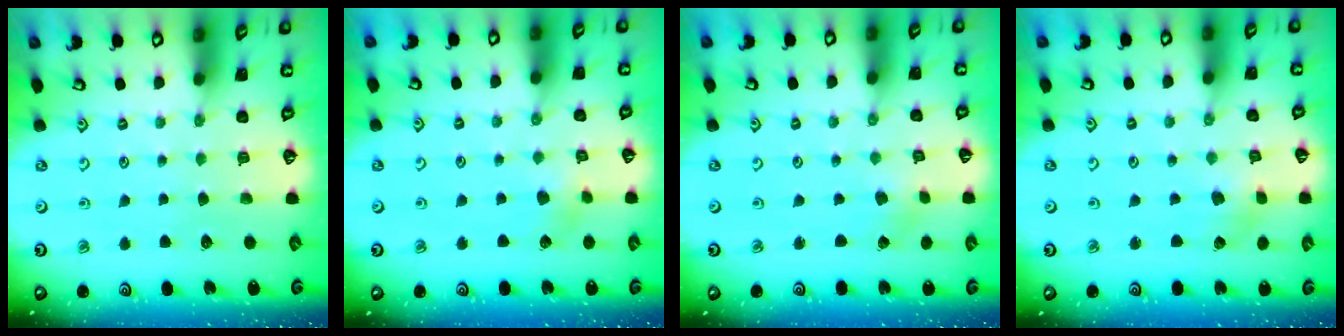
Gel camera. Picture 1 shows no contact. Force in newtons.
{"total": 4.6, "press": 4.6, "slide": 0.4}
{"total": 0.0}
{"total": 2.6, "press": 2.6, "slide": 0.5}